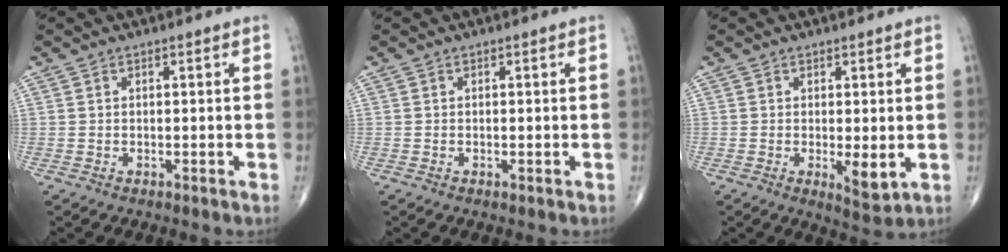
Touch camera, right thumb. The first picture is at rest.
{"total": 0.0}
{"total": 4.4, "force": [-0.5, 1.5, 4.1], "torque": [-0.061, -0.016, -0.003]}